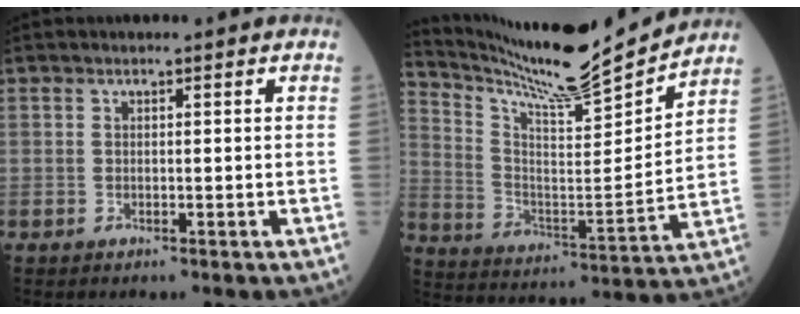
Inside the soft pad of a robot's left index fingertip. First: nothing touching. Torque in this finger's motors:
{"motor_torque": [0.26, -0.64, 0.33, 0.10]}